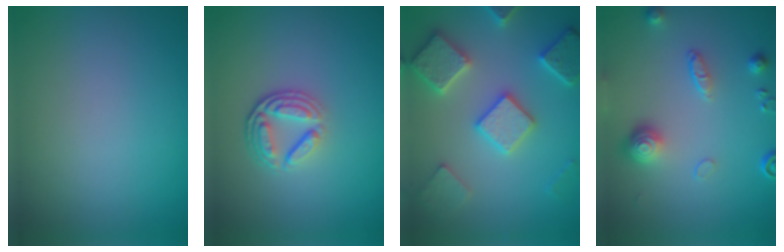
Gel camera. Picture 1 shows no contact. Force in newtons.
{"total": 3.8, "press": 2.8, "slide": 2.6}
{"total": 5.8, "press": 5.6, "slide": 1.2}
{"total": 3.9, "press": 3.1, "slide": 2.4}